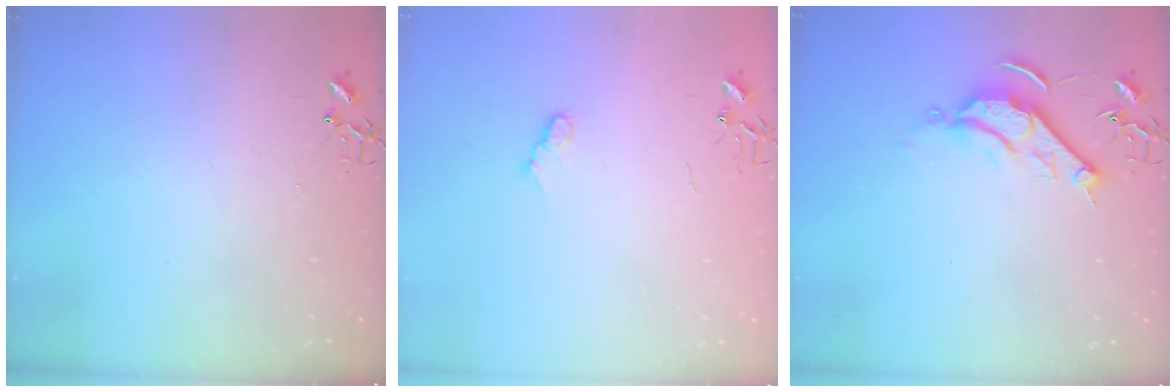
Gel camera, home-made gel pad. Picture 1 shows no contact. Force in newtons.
{"total": 7.2, "press": 7.1, "slide": 0.7}
{"total": 9.1, "press": 9.1, "slide": 0.1}